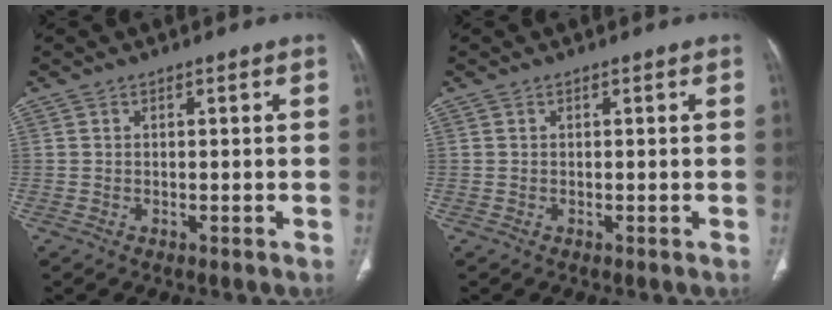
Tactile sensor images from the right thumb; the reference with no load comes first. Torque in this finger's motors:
{"motor_torque": [-0.05, 0.01, -0.03, 0.00, 0.00]}